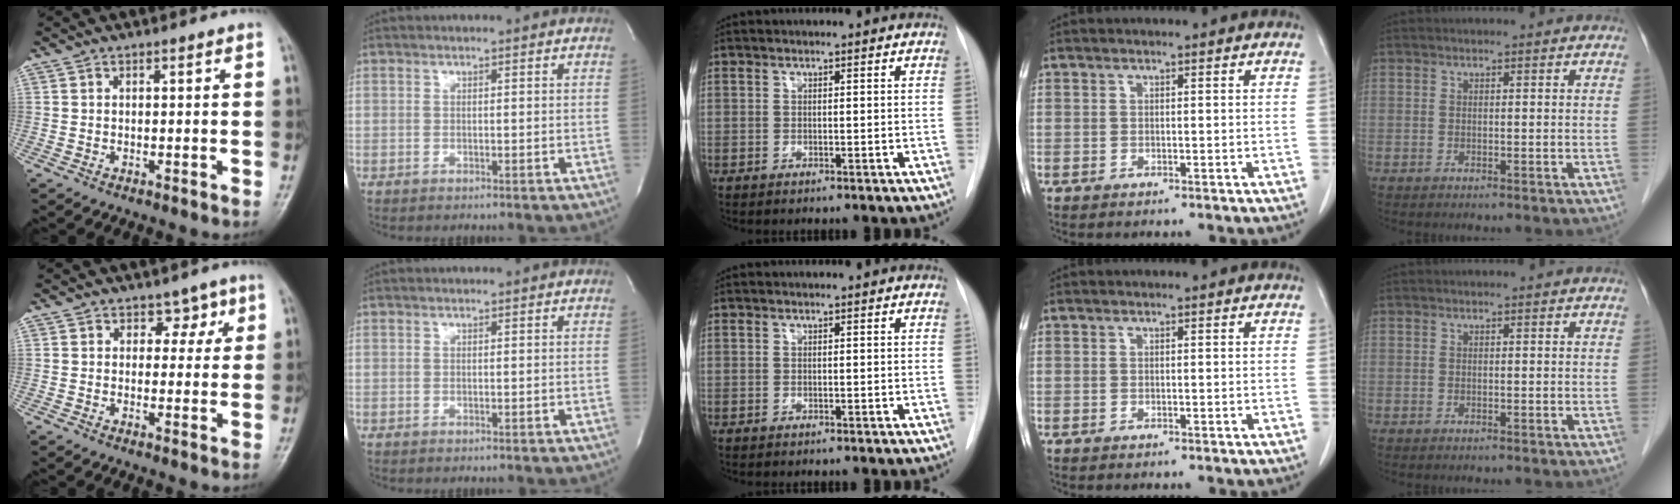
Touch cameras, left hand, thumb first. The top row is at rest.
{"thumb": {"total": 3.5, "force": [1.8, 2.7, 1.4], "torque": [0.015, -0.007, 0.020]}}